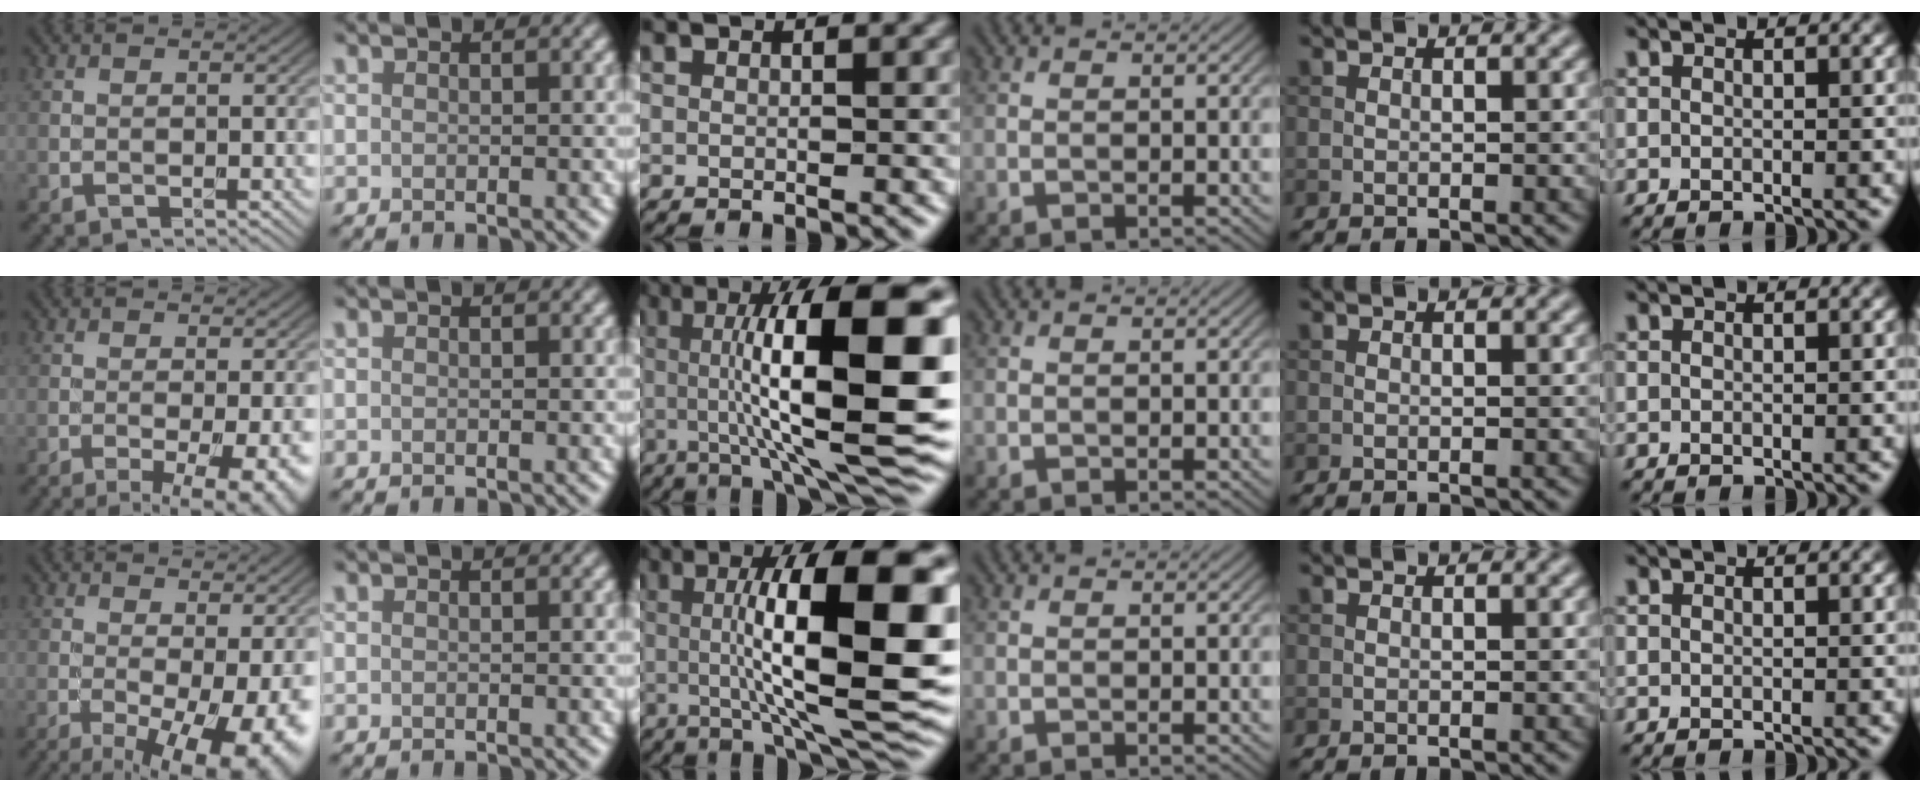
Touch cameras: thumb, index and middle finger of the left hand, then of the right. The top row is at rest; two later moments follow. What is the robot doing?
{"motion": "unscrew", "object": "dispenser bottle"}